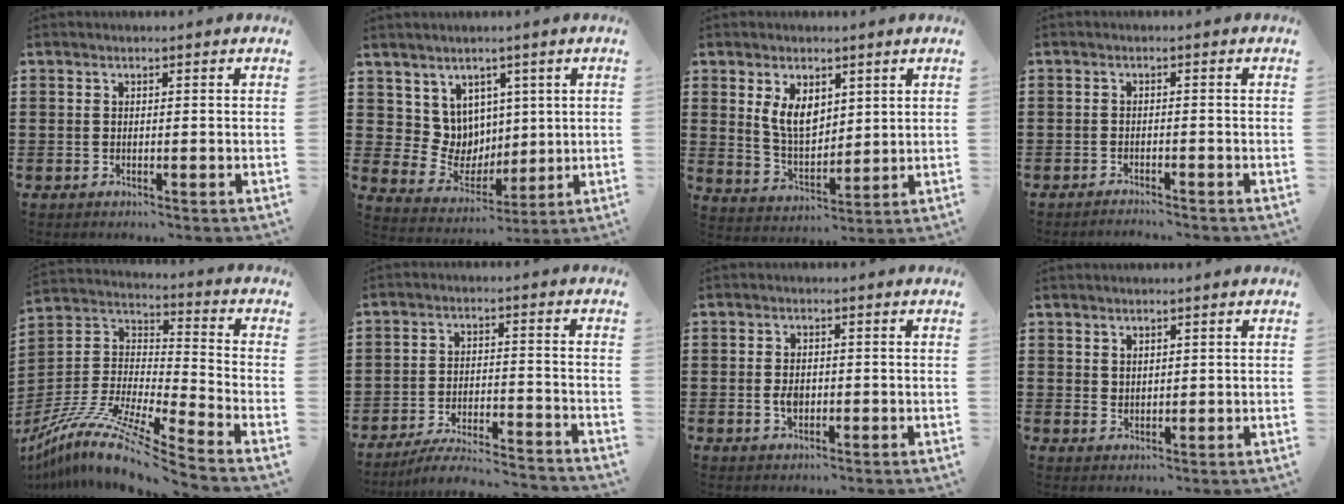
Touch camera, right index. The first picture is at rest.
{"total": 7.2, "force": [3.2, 6.4, 1.0], "torque": [-0.058, -0.016, 0.069]}
{"total": 6.3, "force": [2.6, 3.8, 4.4], "torque": [-0.095, 0.007, 0.050]}
{"total": 1.5, "force": [-1.5, -0.2, -0.1], "torque": [-0.002, 0.002, -0.031]}
{"total": 11.5, "force": [-9.5, 0.3, 6.4], "torque": [-0.137, -0.004, -0.194]}
{"total": 6.0, "force": [-5.7, 0.0, 2.0], "torque": [-0.045, -0.007, -0.113]}
{"total": 2.5, "force": [-0.2, 1.5, 1.9], "torque": [-0.039, 0.002, -0.003]}
{"total": 2.0, "force": [1.7, 0.9, 0.2], "torque": [-0.006, 0.003, 0.034]}